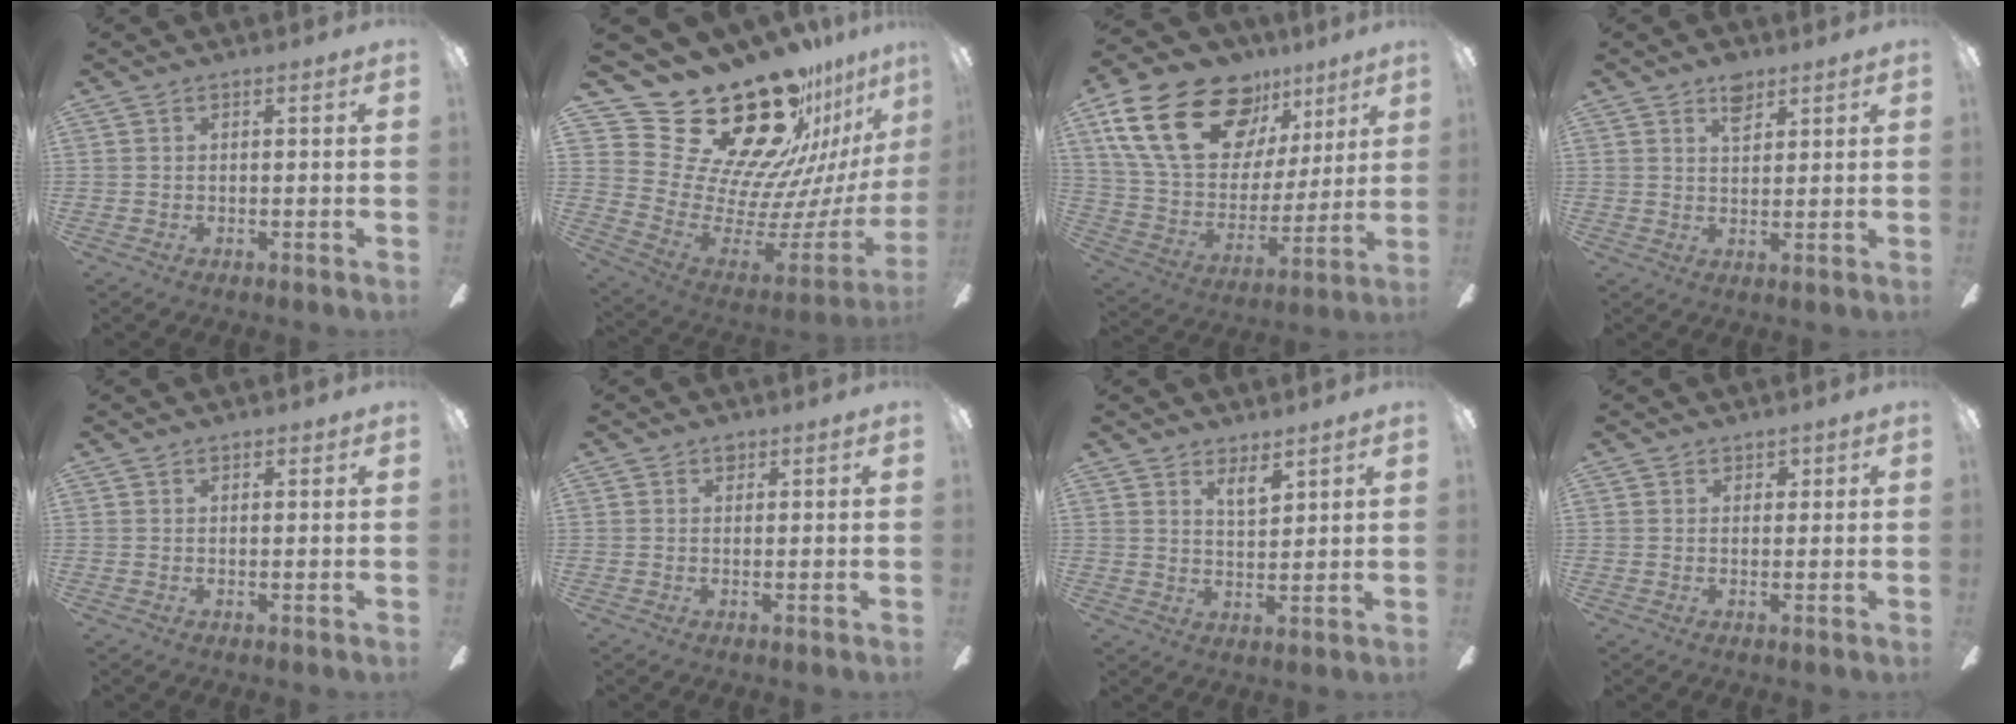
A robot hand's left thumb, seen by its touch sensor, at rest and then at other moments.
{"total": 32.2, "force": [22.1, 15.3, 17.7], "torque": [-0.270, -0.198, 0.447]}
{"total": 26.4, "force": [14.4, 15.7, 15.6], "torque": [-0.279, -0.069, 0.269]}
{"total": 5.2, "force": [3.4, 2.6, 2.8], "torque": [-0.039, -0.009, 0.058]}
{"total": 0.8, "force": [0.5, 0.4, 0.4], "torque": [-0.001, -0.001, 0.008]}
{"total": 1.3, "force": [0.8, 0.8, 0.6], "torque": [-0.005, -0.001, 0.013]}
{"total": 5.0, "force": [3.8, 1.7, 2.6], "torque": [-0.035, -0.021, 0.064]}
{"total": 1.6, "force": [1.1, 1.1, 0.2], "torque": [0.003, -0.001, 0.019]}